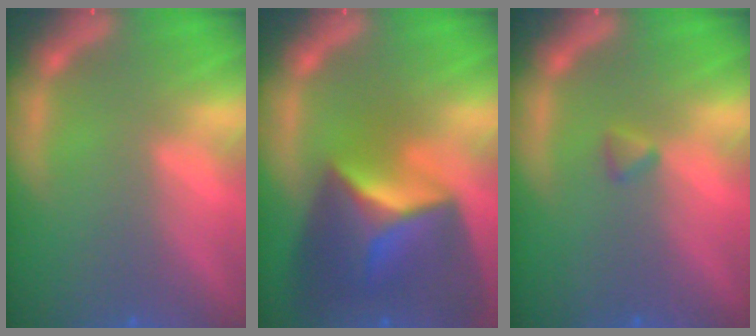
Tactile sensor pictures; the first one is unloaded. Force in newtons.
{"total": 10.0}
{"total": 0.9}